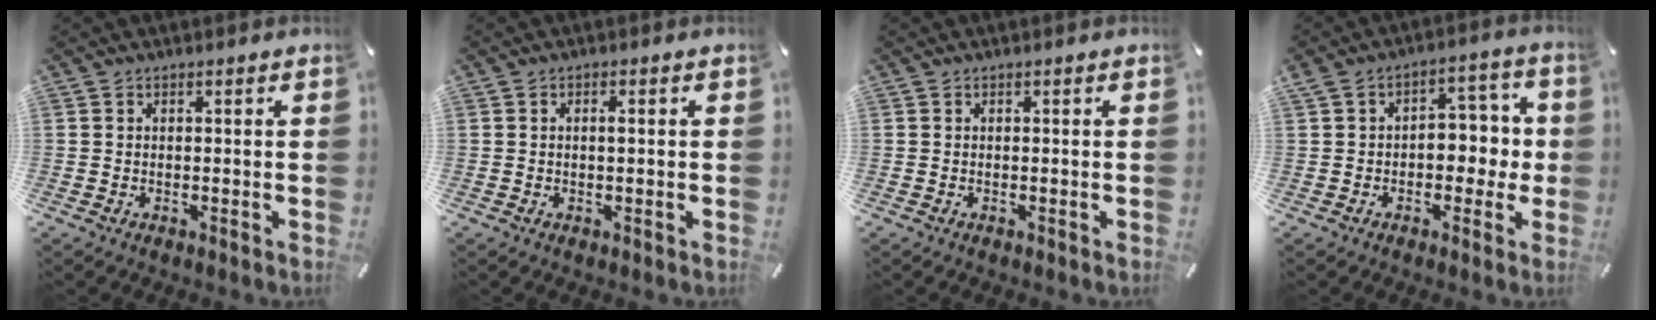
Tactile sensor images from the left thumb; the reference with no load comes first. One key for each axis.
{"total": 1.4, "fx": 0.2, "fy": 0.4, "fz": 1.4, "tx": -0.026, "ty": 0.003, "tz": 0.001}
{"total": 0.0}
{"total": 8.2, "fx": -0.8, "fy": 6.2, "fz": 5.3, "tx": -0.061, "ty": 0.011, "tz": -0.020}